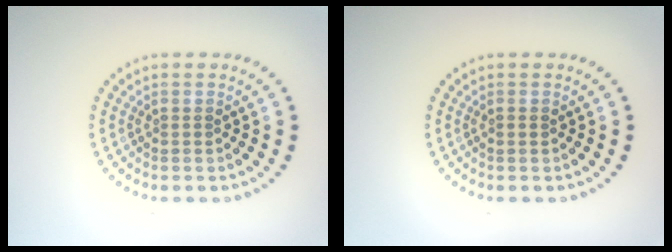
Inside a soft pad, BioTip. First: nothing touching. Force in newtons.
{"total": 0.7, "press": 0.7, "slide": 0.1}